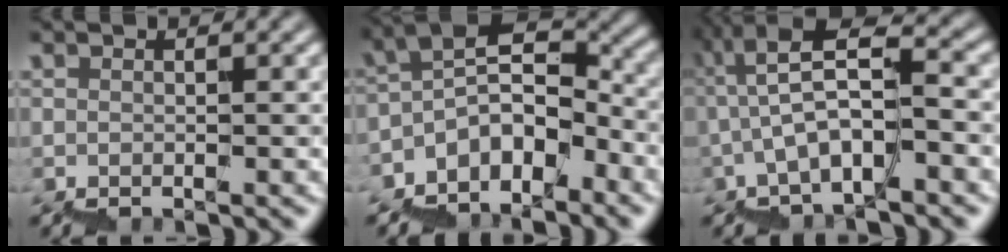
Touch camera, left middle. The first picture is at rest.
{"total": 6.5, "force": [-3.9, 2.9, 4.3], "torque": [-0.062, 0.019, -0.075]}
{"total": 5.9, "force": [-0.8, 1.4, 5.6], "torque": [-0.096, 0.030, -0.012]}